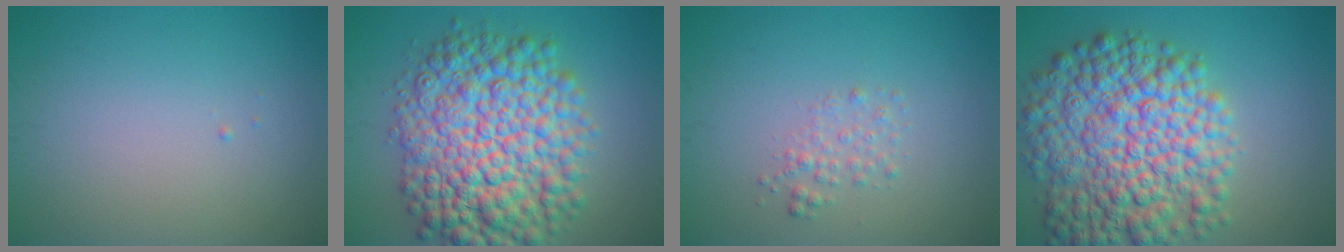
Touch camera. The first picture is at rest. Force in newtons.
{"total": 12.5, "press": 12.5, "slide": 0.2}
{"total": 1.4, "press": 1.4, "slide": 0.1}
{"total": 11.6, "press": 11.6, "slide": 0.4}